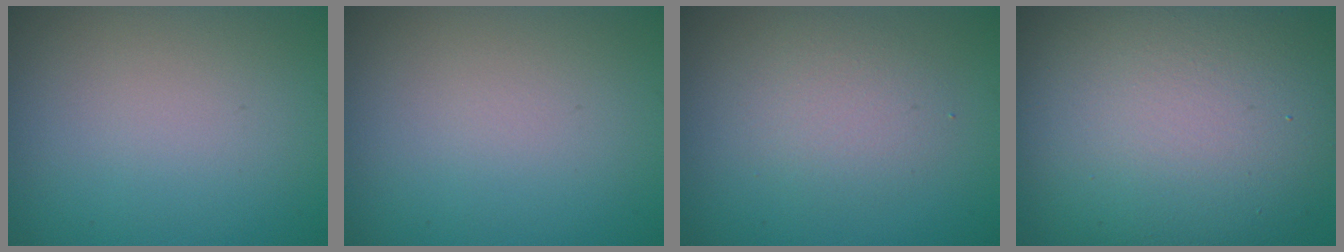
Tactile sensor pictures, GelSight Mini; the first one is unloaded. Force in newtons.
{"total": 0.0}
{"total": 2.4, "press": 2.4, "slide": 0.0}
{"total": 13.7, "press": 13.6, "slide": 1.2}